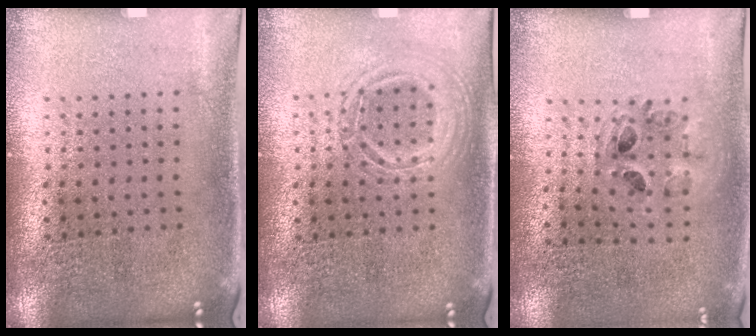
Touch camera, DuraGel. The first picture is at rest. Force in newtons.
{"total": 1.1, "press": 1.0, "slide": 0.1}
{"total": 0.9, "press": 0.8, "slide": 0.3}